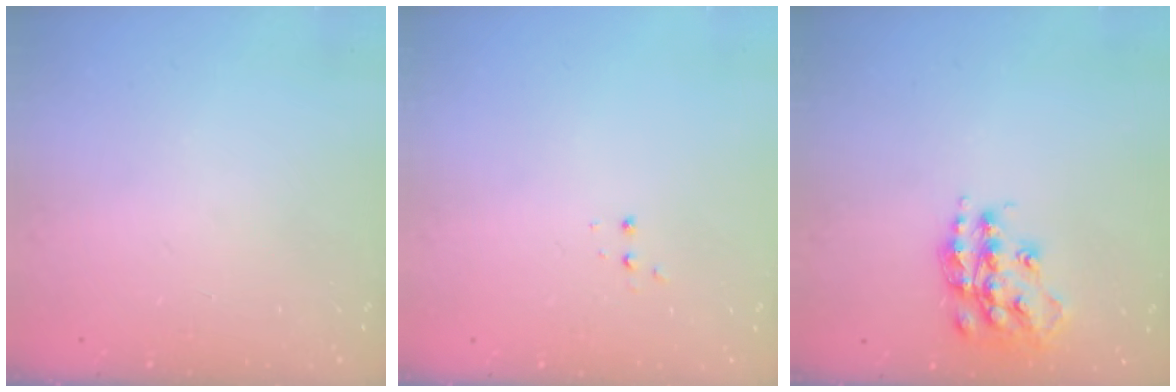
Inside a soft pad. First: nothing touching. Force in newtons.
{"total": 2.8, "press": 2.8, "slide": 0.5}
{"total": 14.7, "press": 14.7, "slide": 0.9}